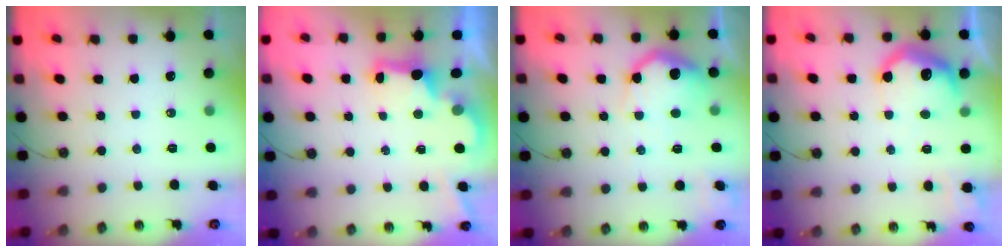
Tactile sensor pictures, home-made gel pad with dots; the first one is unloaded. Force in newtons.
{"total": 2.7, "press": 2.5, "slide": 0.9}
{"total": 16.0, "press": 15.9, "slide": 1.1}
{"total": 12.4, "press": 12.4, "slide": 0.6}